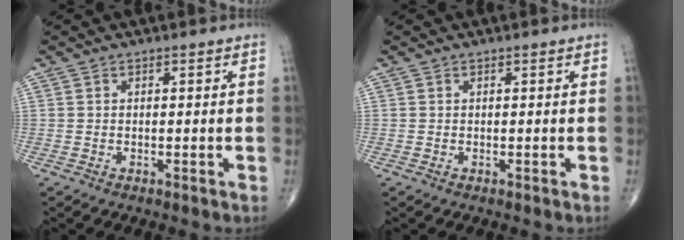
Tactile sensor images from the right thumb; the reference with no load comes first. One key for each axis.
{"total": 0.0}